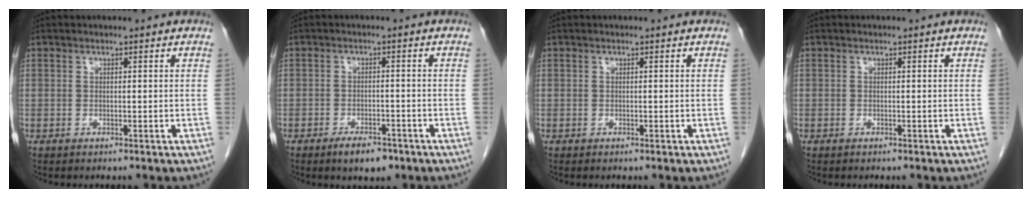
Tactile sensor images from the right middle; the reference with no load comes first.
{"total": 4.4, "force": [-3.0, 1.6, 2.7], "torque": [-0.051, -0.003, -0.042]}
{"total": 0.0}
{"total": 0.0}